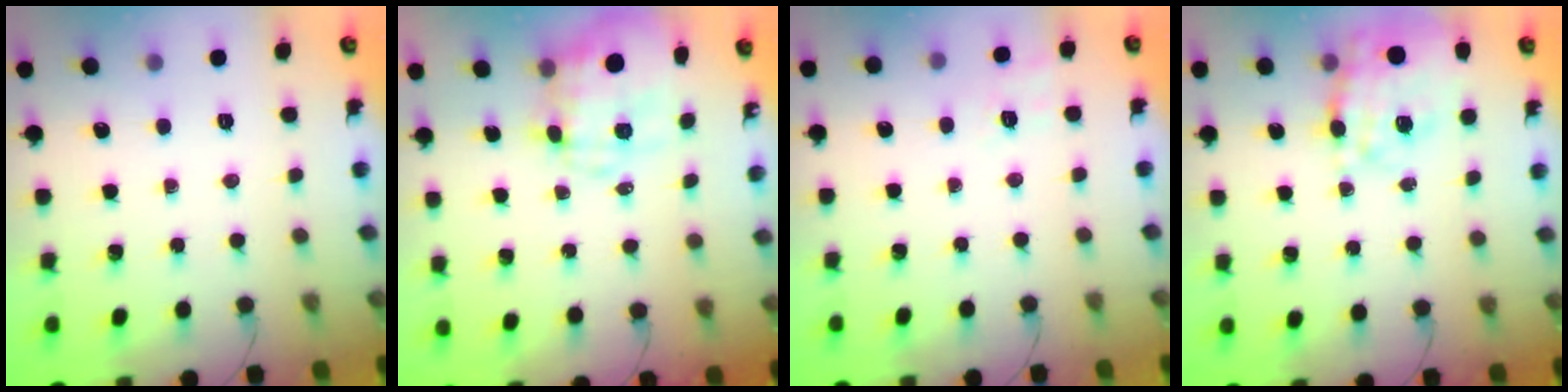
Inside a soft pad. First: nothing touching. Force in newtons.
{"total": 11.0, "press": 10.8, "slide": 2.2}
{"total": 9.1, "press": 8.9, "slide": 1.9}
{"total": 21.4, "press": 21.0, "slide": 4.0}